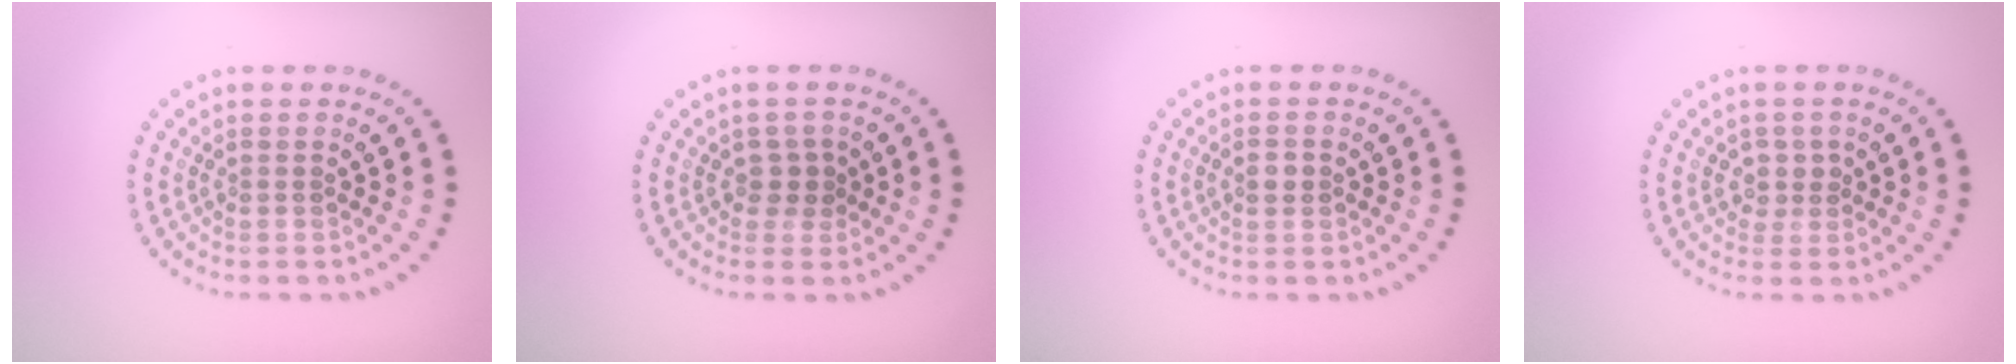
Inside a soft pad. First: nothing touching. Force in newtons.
{"total": 1.5, "press": 1.3, "slide": 0.8}
{"total": 1.1, "press": 1.0, "slide": 0.3}
{"total": 1.7, "press": 1.3, "slide": 1.0}